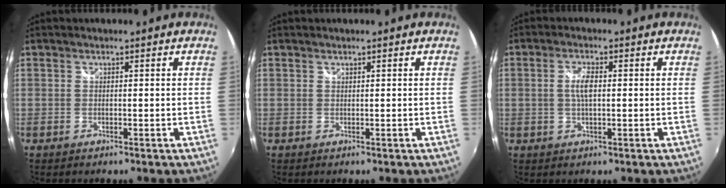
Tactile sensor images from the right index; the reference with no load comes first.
{"total": 0.0}
{"total": 3.5, "force": [0.2, 1.2, 3.3], "torque": [-0.064, 0.002, 0.004]}